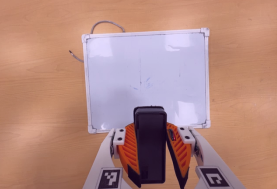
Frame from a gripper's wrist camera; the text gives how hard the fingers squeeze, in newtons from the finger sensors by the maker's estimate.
{"total": 8.5, "left": 8.0, "right": 8.9}